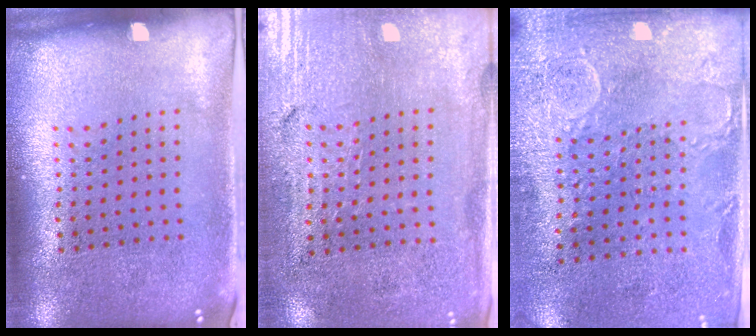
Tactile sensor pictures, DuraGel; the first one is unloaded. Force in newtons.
{"total": 3.3, "press": 2.9, "slide": 1.5}
{"total": 2.9, "press": 2.4, "slide": 1.7}